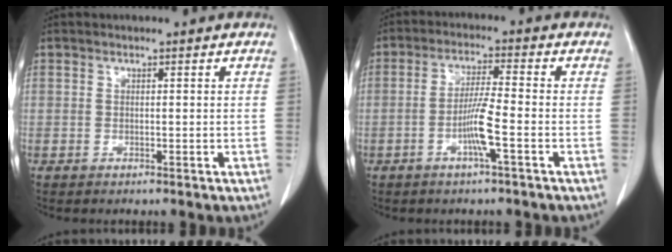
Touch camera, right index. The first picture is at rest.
{"total": 5.7, "force": [-2.1, -0.4, 5.3], "torque": [-0.107, -0.001, -0.041]}